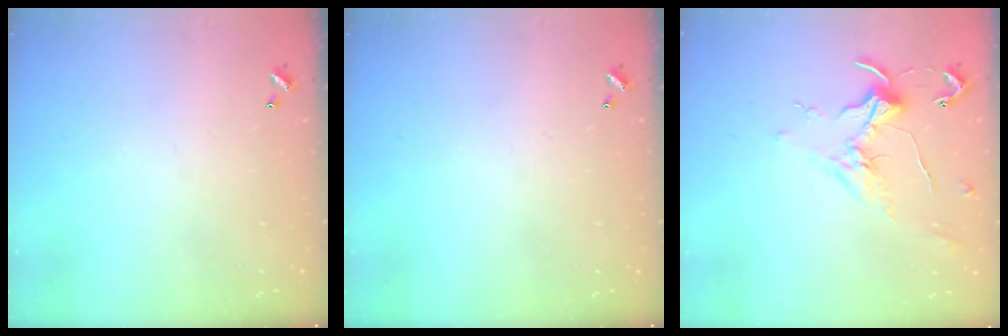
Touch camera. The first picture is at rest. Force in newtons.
{"total": 0.0}
{"total": 0.7, "press": 0.3, "slide": 0.7}